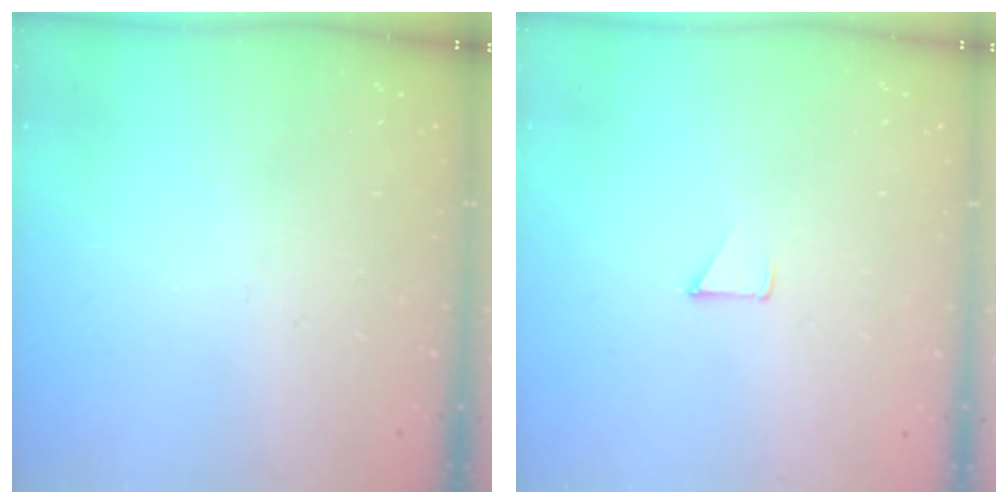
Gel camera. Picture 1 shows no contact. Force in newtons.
{"total": 2.9, "press": 2.8, "slide": 0.3}